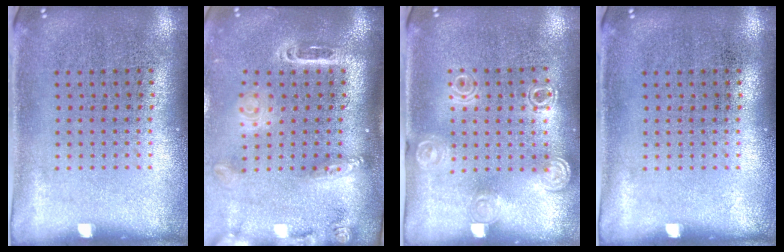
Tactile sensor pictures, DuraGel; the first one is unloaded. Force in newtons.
{"total": 2.7, "press": 1.9, "slide": 1.8}
{"total": 1.3, "press": 1.2, "slide": 0.3}
{"total": 0.0}